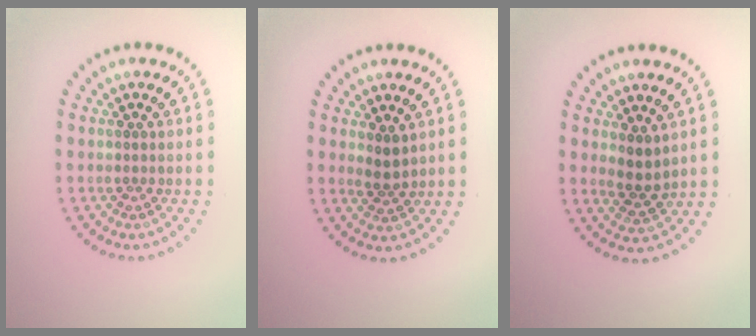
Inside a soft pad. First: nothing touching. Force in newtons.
{"total": 1.7, "press": 1.4, "slide": 0.9}
{"total": 2.2, "press": 2.0, "slide": 1.0}